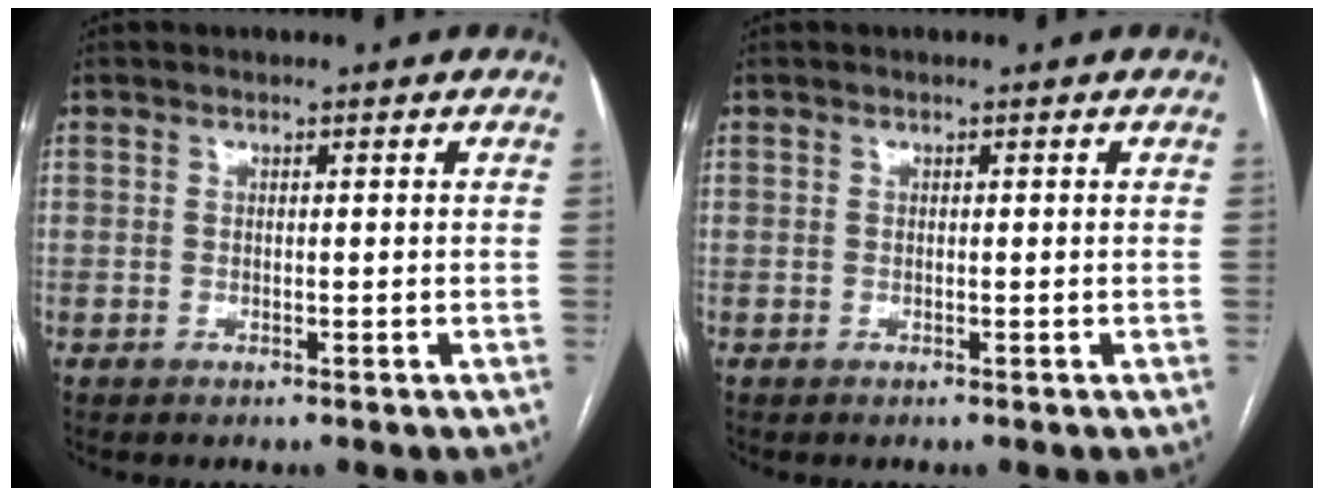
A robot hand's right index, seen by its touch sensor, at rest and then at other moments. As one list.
[{"total": 0.0}]